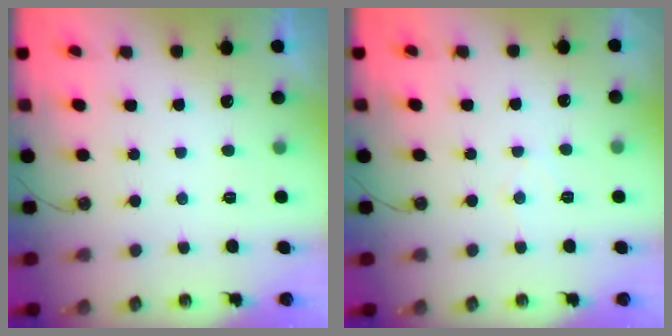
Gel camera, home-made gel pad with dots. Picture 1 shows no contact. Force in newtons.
{"total": 3.9, "press": 3.9, "slide": 0.5}